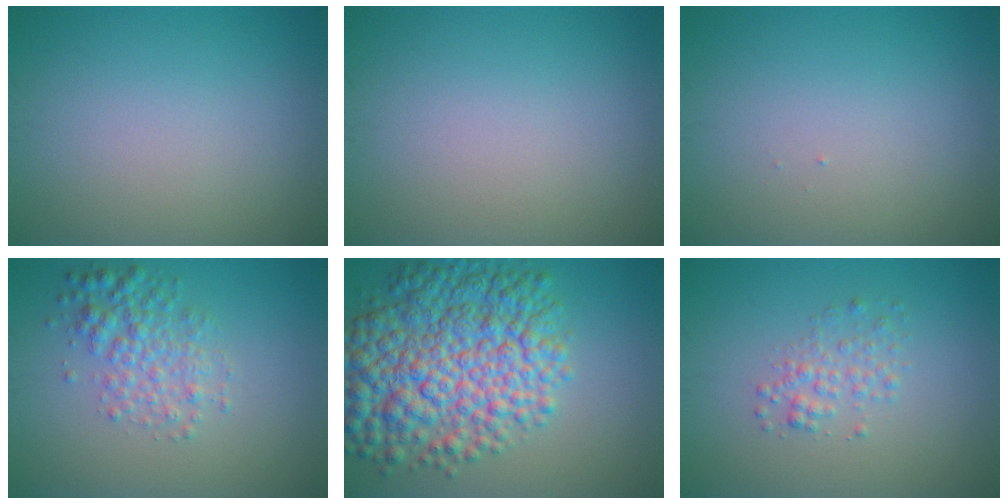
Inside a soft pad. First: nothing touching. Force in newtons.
{"total": 0.0}
{"total": 0.0}
{"total": 3.3, "press": 3.3, "slide": 0.1}
{"total": 11.2, "press": 11.2, "slide": 0.3}
{"total": 1.8, "press": 1.8, "slide": 0.1}